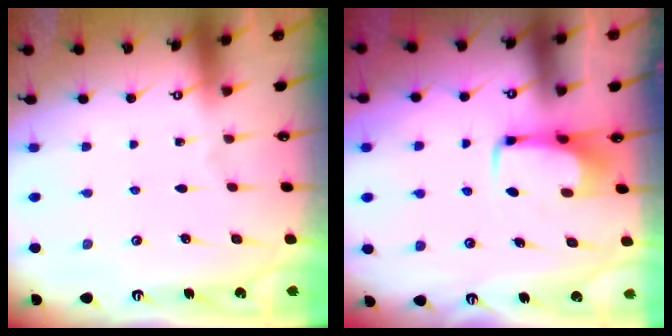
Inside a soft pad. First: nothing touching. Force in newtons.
{"total": 4.7, "press": 4.7, "slide": 0.5}